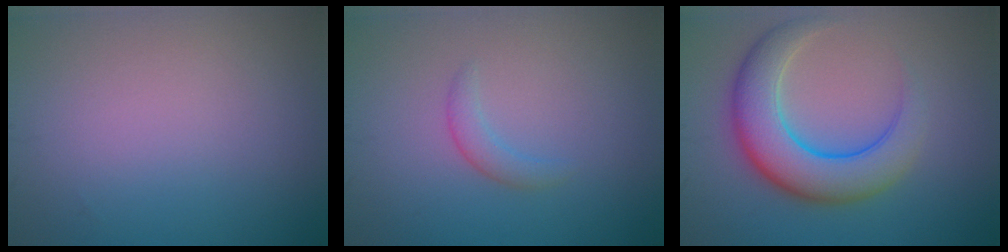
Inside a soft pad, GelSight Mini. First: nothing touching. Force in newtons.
{"total": 1.4, "press": 1.4, "slide": 0.2}
{"total": 7.1, "press": 7.1, "slide": 0.2}